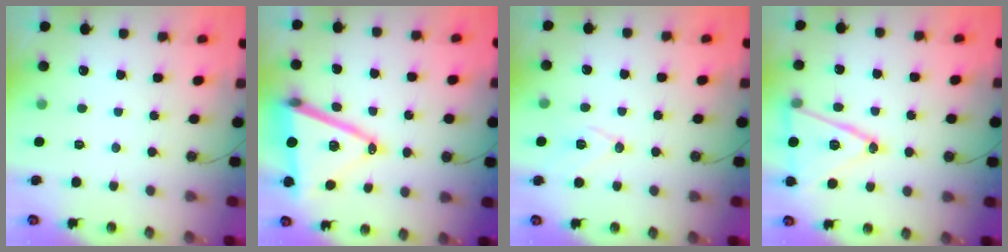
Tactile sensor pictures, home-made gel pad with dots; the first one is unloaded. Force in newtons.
{"total": 18.6, "press": 18.2, "slide": 3.7}
{"total": 9.0, "press": 8.3, "slide": 3.5}
{"total": 16.6, "press": 16.3, "slide": 3.1}